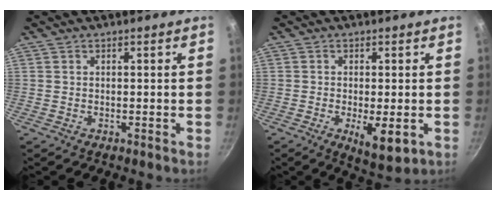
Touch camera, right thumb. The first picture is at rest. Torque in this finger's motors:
{"motor_torque": [0.28, 1.11, -0.06, 0.04, 0.16]}